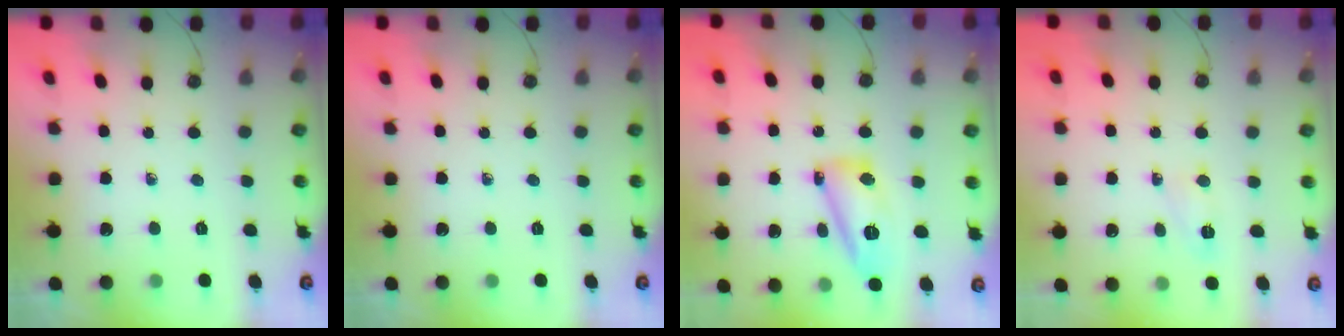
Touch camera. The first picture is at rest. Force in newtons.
{"total": 0.0}
{"total": 14.0, "press": 14.0, "slide": 1.2}
{"total": 3.7, "press": 3.7, "slide": 0.4}